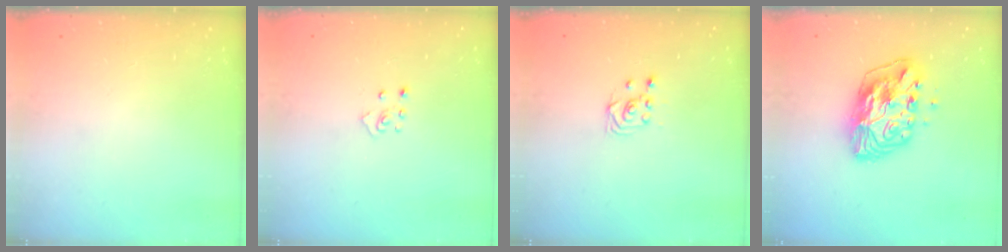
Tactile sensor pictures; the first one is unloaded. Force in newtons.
{"total": 3.4, "press": 3.4, "slide": 0.3}
{"total": 2.7, "press": 2.4, "slide": 1.3}
{"total": 11.0, "press": 11.0, "slide": 0.5}